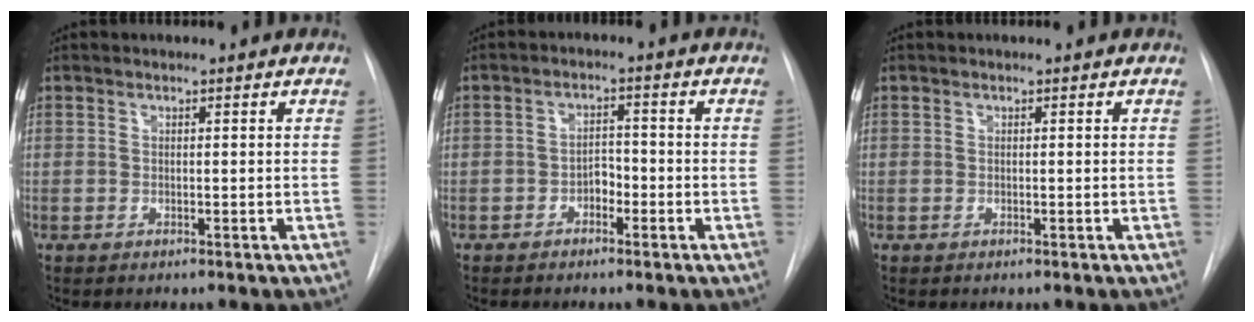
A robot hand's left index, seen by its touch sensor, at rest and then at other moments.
{"total": 2.9, "force": [-1.9, 1.5, 1.5], "torque": [-0.020, 0.004, -0.034]}
{"total": 0.0}